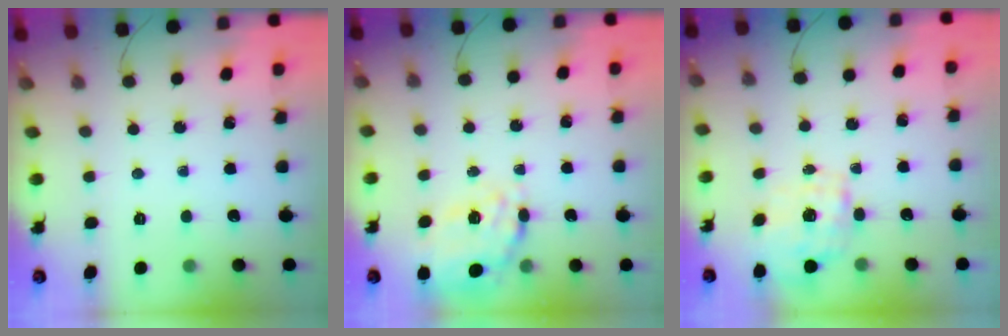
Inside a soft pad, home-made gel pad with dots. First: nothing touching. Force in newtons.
{"total": 19.8, "press": 19.3, "slide": 4.2}
{"total": 1.8, "press": 1.7, "slide": 0.6}